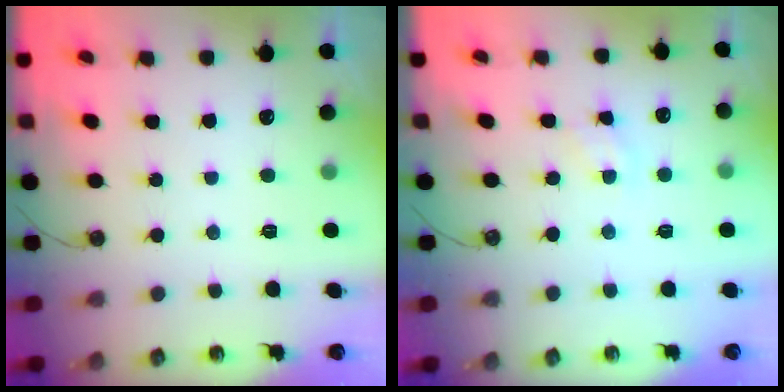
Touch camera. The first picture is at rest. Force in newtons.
{"total": 2.4, "press": 2.3, "slide": 0.4}